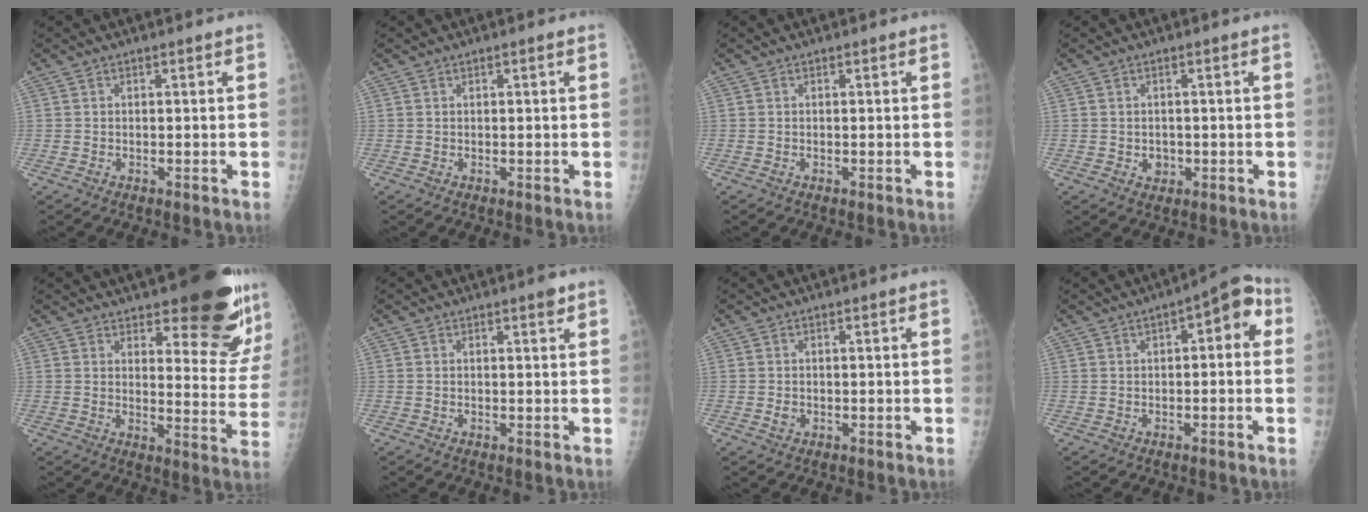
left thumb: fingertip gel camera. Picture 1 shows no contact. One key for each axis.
{"total": 0.6, "fx": 0.2, "fy": 0.1, "fz": 0.6, "tx": -0.011, "ty": 0.001, "tz": 0.002}
{"total": 0.0}
{"total": 2.2, "fx": -0.6, "fy": 1.9, "fz": 0.8, "tx": 0.001, "ty": 0.003, "tz": -0.005}
{"total": 19.2, "fx": 13.1, "fy": 5.9, "fz": 12.7, "tx": -0.126, "ty": -0.091, "tz": 0.161}
{"total": 1.3, "fx": 0.8, "fy": 0.2, "fz": 0.9, "tx": -0.013, "ty": -0.004, "tz": 0.011}
{"total": 1.1, "fx": -0.4, "fy": 0.9, "fz": 0.4, "tx": -0.002, "ty": 0.000, "tz": -0.005}
{"total": 7.4, "fx": 1.5, "fy": 3.3, "fz": 6.4, "tx": -0.057, "ty": 0.025, "tz": 0.006}